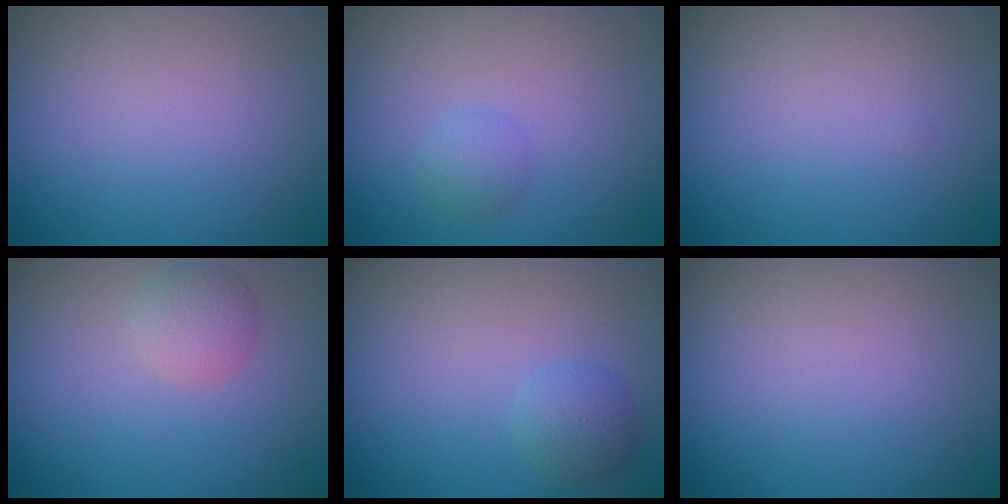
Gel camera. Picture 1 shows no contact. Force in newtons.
{"total": 1.3, "press": 1.3, "slide": 0.0}
{"total": 0.0}
{"total": 2.2, "press": 2.2, "slide": 0.1}
{"total": 1.8, "press": 1.8, "slide": 0.1}
{"total": 0.0}